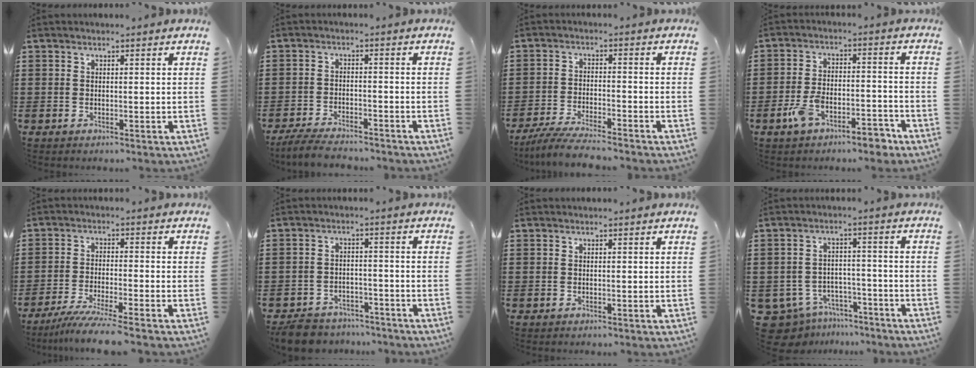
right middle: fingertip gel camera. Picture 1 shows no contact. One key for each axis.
{"total": 4.6, "fx": -4.3, "fy": 0.6, "fz": 1.4, "tx": -0.036, "ty": -0.002, "tz": -0.089}
{"total": 5.4, "fx": -5.0, "fy": 0.2, "fz": 2.0, "tx": -0.053, "ty": -0.012, "tz": -0.100}
{"total": 7.0, "fx": -5.1, "fy": 2.3, "fz": 4.2, "tx": -0.086, "ty": 0.009, "tz": -0.096}
{"total": 5.3, "fx": -4.7, "fy": -0.5, "fz": 2.5, "tx": -0.052, "ty": -0.021, "tz": -0.091}
{"total": 4.9, "fx": -4.7, "fy": 1.2, "fz": 0.5, "tx": -0.021, "ty": 0.009, "tz": -0.100}
{"total": 0.0}
{"total": 6.6, "fx": -6.0, "fy": 2.6, "fz": 1.0, "tx": -0.042, "ty": 0.015, "tz": -0.124}